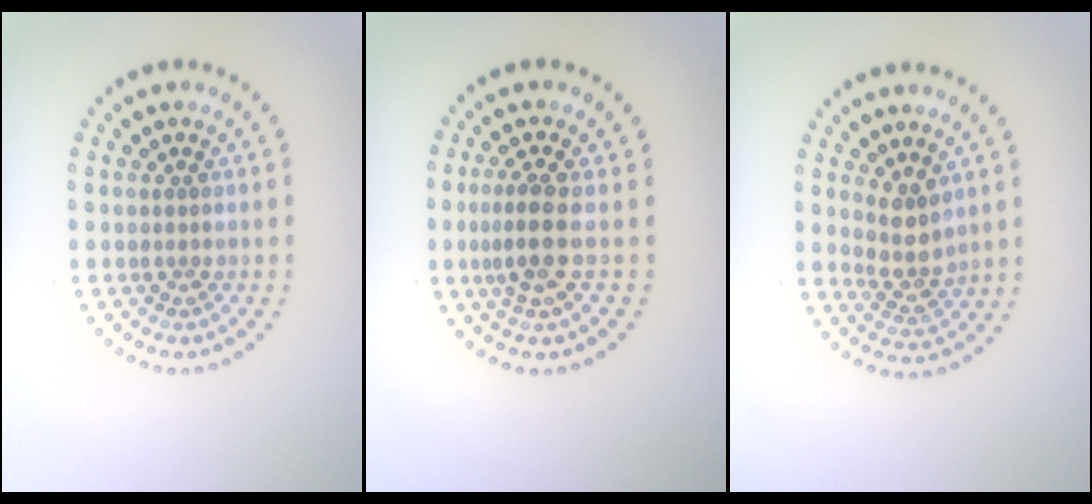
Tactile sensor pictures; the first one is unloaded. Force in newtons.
{"total": 2.9, "press": 2.4, "slide": 1.5}
{"total": 2.7, "press": 2.2, "slide": 1.5}